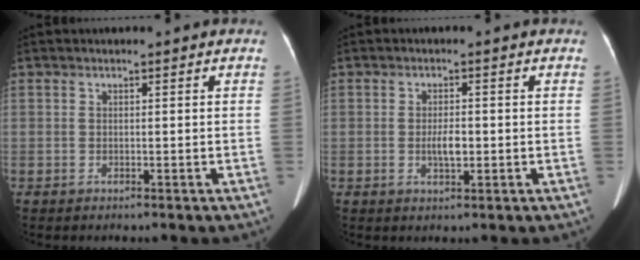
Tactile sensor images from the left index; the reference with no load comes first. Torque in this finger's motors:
{"motor_torque": [0.54, 0.06, 0.28, 0.10]}